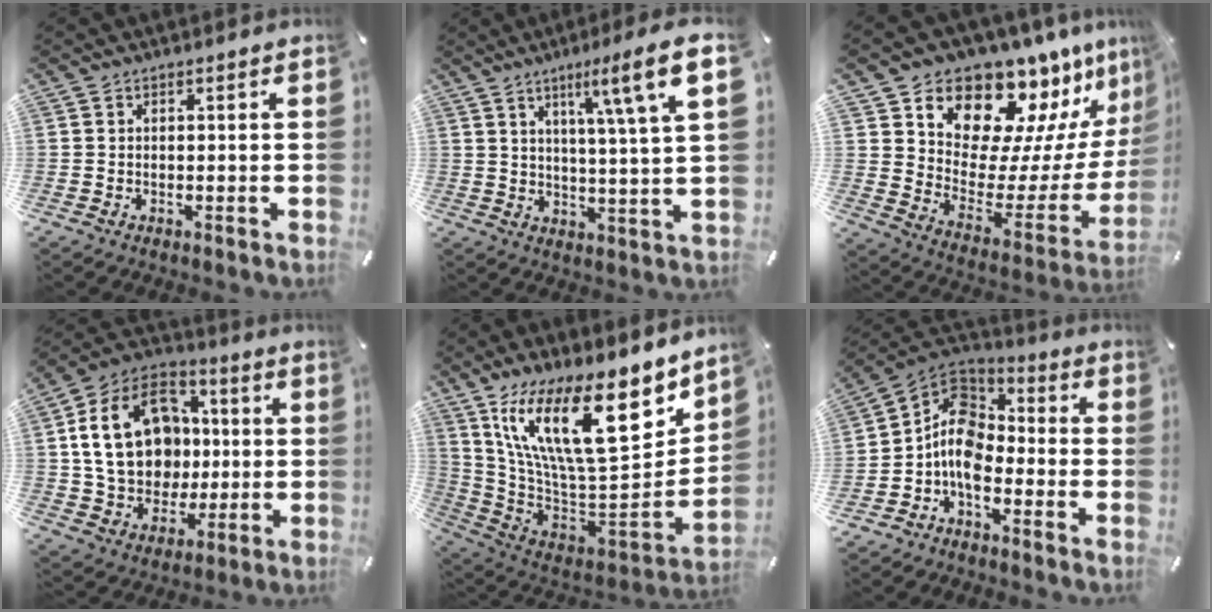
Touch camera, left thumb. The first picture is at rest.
{"total": 11.8, "force": [6.1, 0.4, 10.1], "torque": [-0.155, -0.029, 0.088]}
{"total": 15.7, "force": [13.5, 7.2, 3.3], "torque": [-0.052, -0.135, 0.230]}
{"total": 21.4, "force": [1.8, 17.1, 12.7], "torque": [-0.247, 0.017, 0.040]}
{"total": 25.8, "force": [13.5, 9.6, 19.9], "torque": [-0.326, -0.113, 0.230]}
{"total": 11.0, "force": [-5.5, 7.1, 6.4], "torque": [-0.144, 0.020, -0.110]}